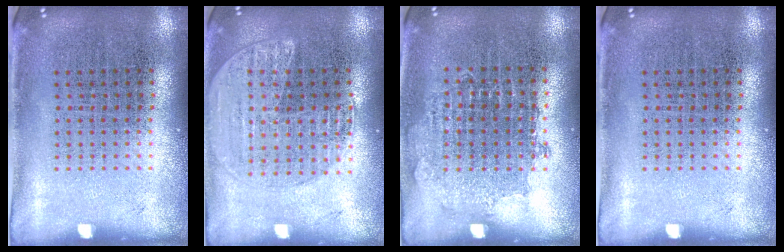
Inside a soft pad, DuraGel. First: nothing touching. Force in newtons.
{"total": 1.6, "press": 1.5, "slide": 0.4}
{"total": 0.8, "press": 0.8, "slide": 0.2}
{"total": 0.0}